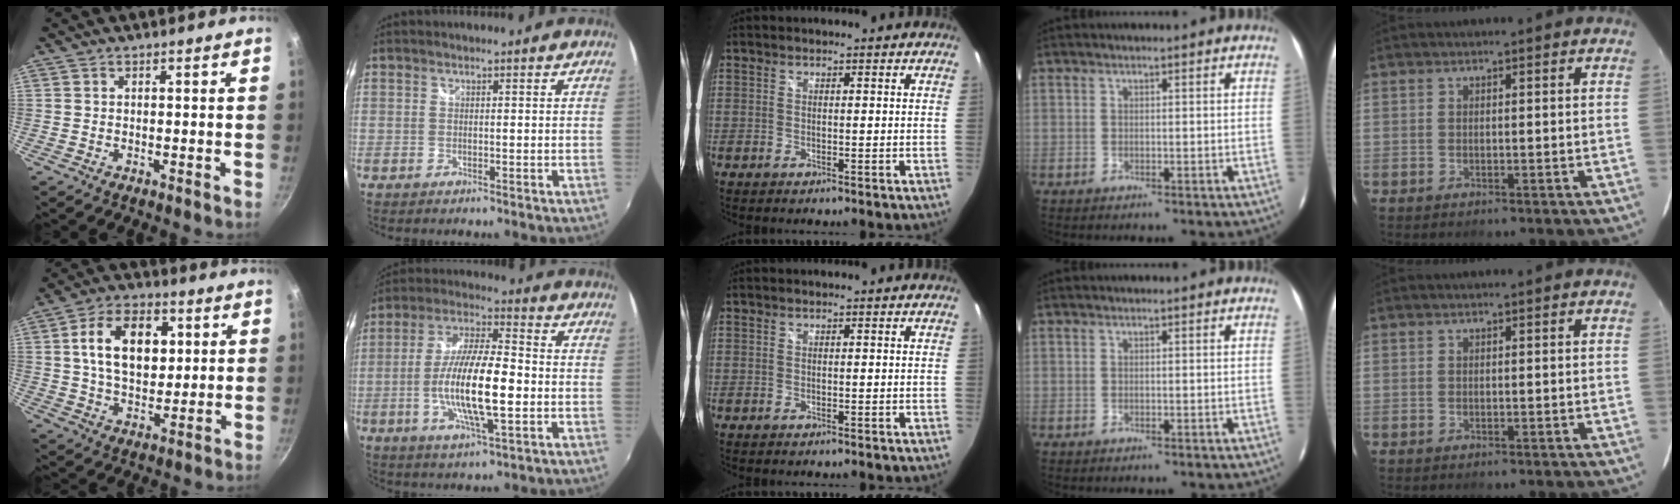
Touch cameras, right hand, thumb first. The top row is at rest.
{"thumb": {"total": 14.2, "force": [3.1, 9.2, 10.4], "torque": [-0.150, 0.002, 0.046]}, "index": {"total": 15.5, "force": [-3.1, 3.7, 14.8], "torque": [-0.288, -0.006, -0.060]}}